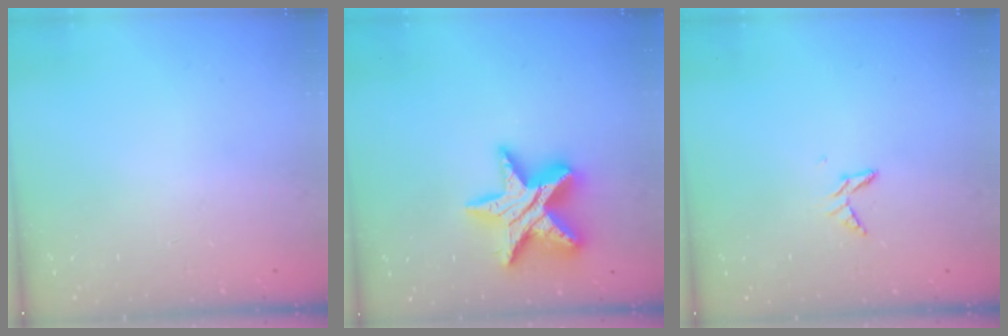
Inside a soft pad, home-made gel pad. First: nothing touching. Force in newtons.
{"total": 17.3, "press": 17.3, "slide": 1.2}
{"total": 4.9, "press": 4.8, "slide": 0.5}